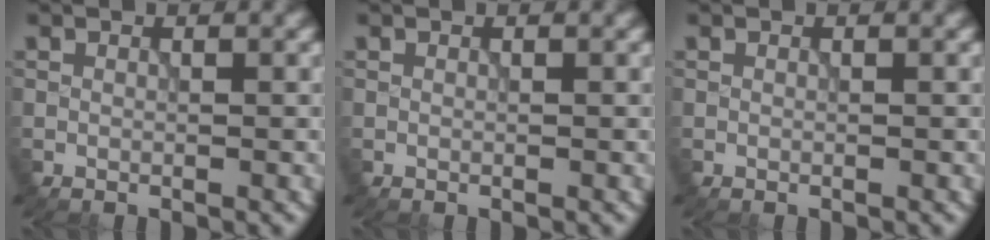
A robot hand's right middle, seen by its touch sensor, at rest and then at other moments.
{"total": 0.0}
{"total": 0.0}